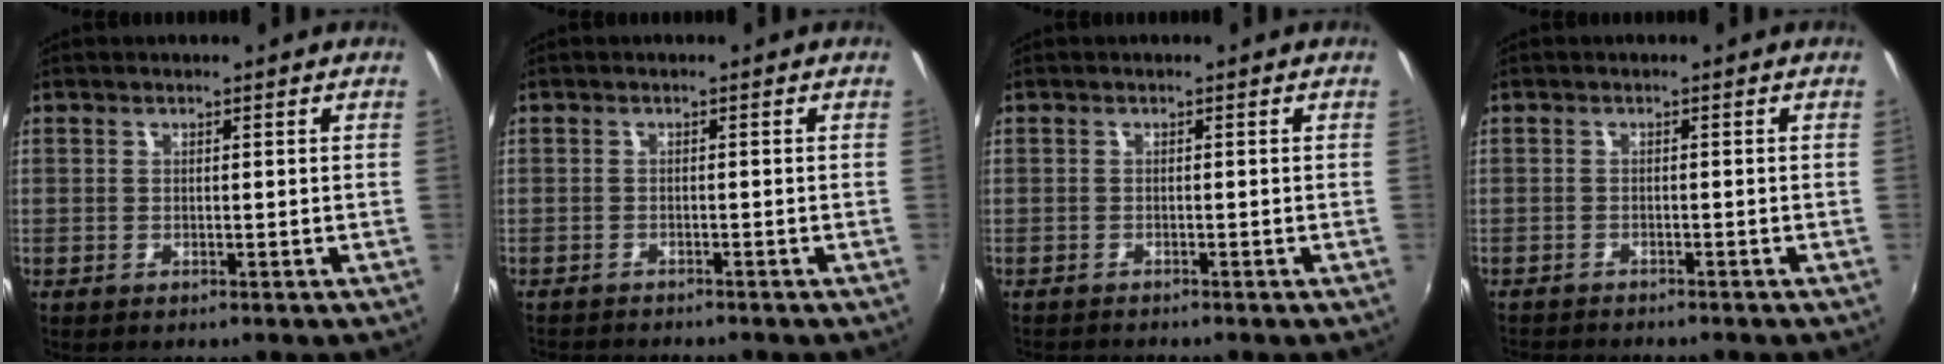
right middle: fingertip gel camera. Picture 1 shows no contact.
{"total": 3.5, "force": [-3.4, 0.4, 0.8], "torque": [-0.028, -0.017, -0.057]}
{"total": 1.6, "force": [-1.6, -0.1, 0.2], "torque": [-0.007, -0.013, -0.032]}
{"total": 4.1, "force": [-4.0, 0.3, 1.0], "torque": [-0.035, -0.018, -0.069]}